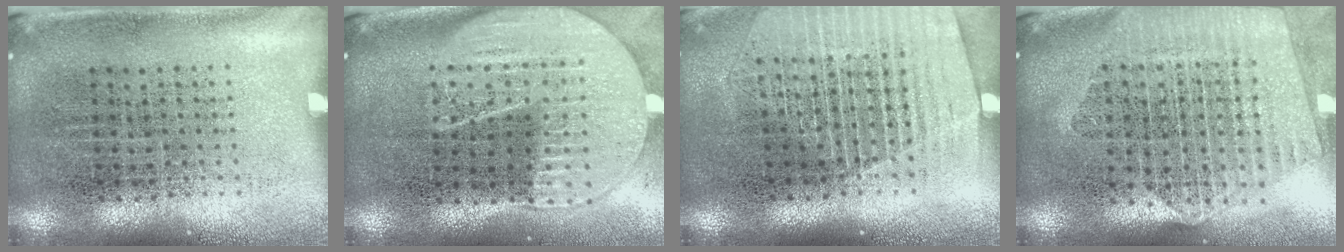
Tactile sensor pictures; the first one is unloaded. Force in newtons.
{"total": 2.0, "press": 1.9, "slide": 0.8}
{"total": 1.4, "press": 1.3, "slide": 0.5}
{"total": 2.3, "press": 2.0, "slide": 1.2}